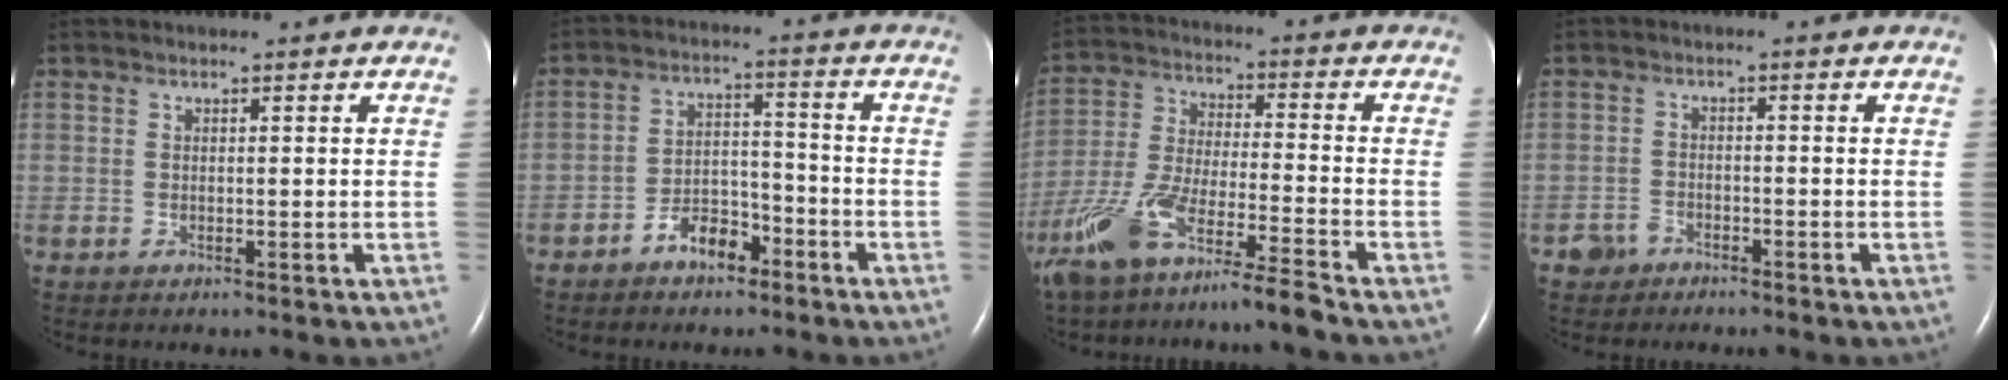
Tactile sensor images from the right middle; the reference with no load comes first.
{"total": 6.0, "force": [-4.1, 2.9, 3.3], "torque": [-0.060, 0.019, -0.071]}
{"total": 12.4, "force": [-9.4, -0.1, 8.0], "torque": [-0.173, -0.019, -0.177]}
{"total": 2.4, "force": [-1.9, 1.5, 0.3], "torque": [-0.013, 0.006, -0.032]}